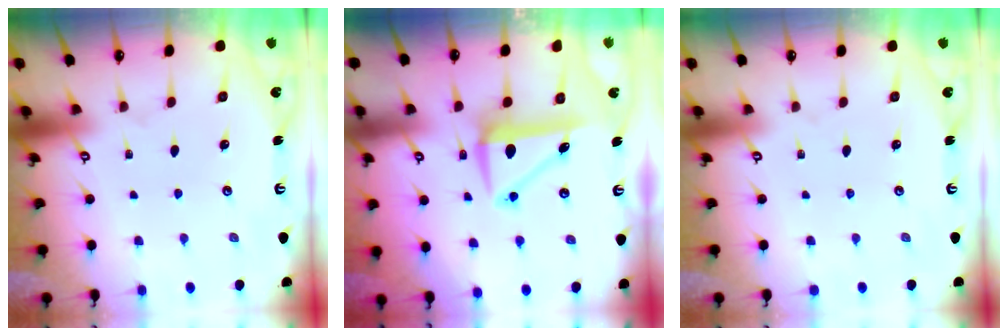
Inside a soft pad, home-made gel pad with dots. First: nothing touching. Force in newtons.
{"total": 7.7, "press": 7.5, "slide": 1.7}
{"total": 0.0}